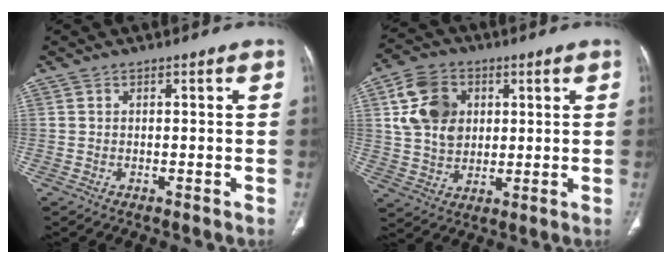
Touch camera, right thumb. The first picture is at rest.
{"total": 12.0, "force": [3.1, 9.3, 6.9], "torque": [-0.106, -0.001, 0.058]}